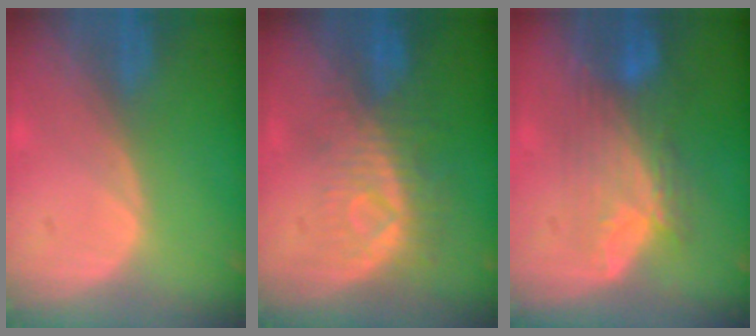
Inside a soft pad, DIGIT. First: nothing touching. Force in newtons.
{"total": 8.3, "press": 7.5, "slide": 3.7}
{"total": 8.2, "press": 7.6, "slide": 3.1}